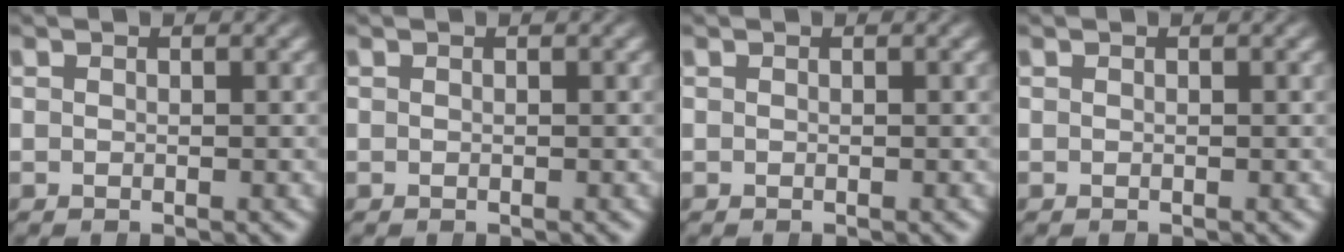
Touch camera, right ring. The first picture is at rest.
{"total": 0.0}
{"total": 0.0}
{"total": 0.0}